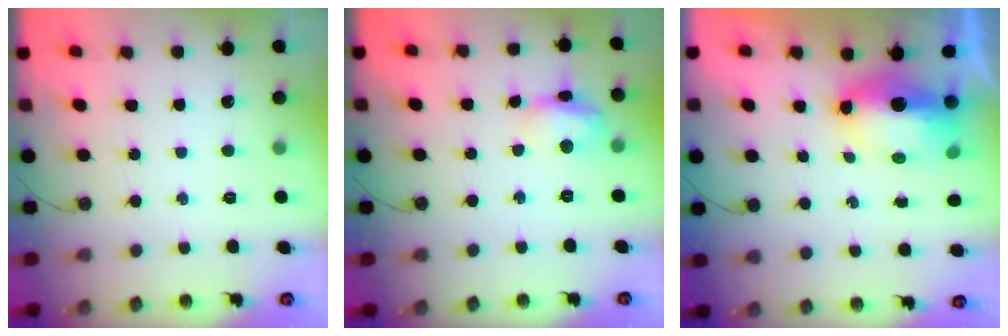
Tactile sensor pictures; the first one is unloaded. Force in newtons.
{"total": 11.3, "press": 11.3, "slide": 0.9}
{"total": 9.4, "press": 9.3, "slide": 1.5}